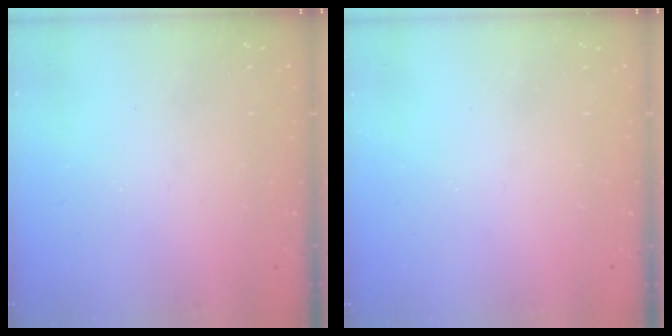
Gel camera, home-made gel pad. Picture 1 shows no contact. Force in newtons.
{"total": 0.0}